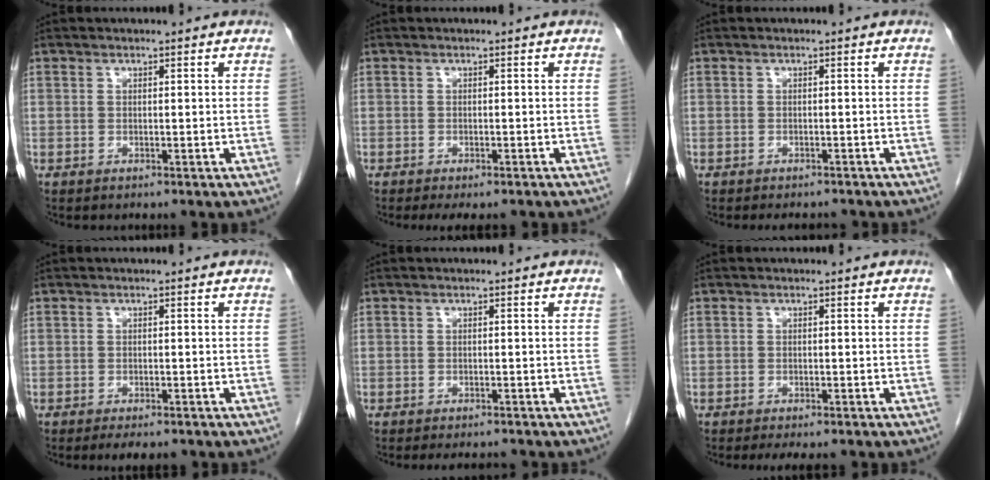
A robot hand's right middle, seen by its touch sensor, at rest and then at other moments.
{"total": 4.1, "force": [-3.3, 1.2, 2.1], "torque": [-0.024, -0.010, -0.044]}
{"total": 3.3, "force": [-3.0, 0.9, 0.8], "torque": [-0.010, -0.005, -0.037]}
{"total": 3.7, "force": [-3.0, 1.1, 1.8], "torque": [-0.024, -0.007, -0.039]}
{"total": 3.3, "force": [-3.1, 0.7, 0.9], "torque": [-0.009, -0.006, -0.041]}
{"total": 4.3, "force": [-3.6, 1.1, 2.1], "torque": [-0.024, -0.008, -0.048]}